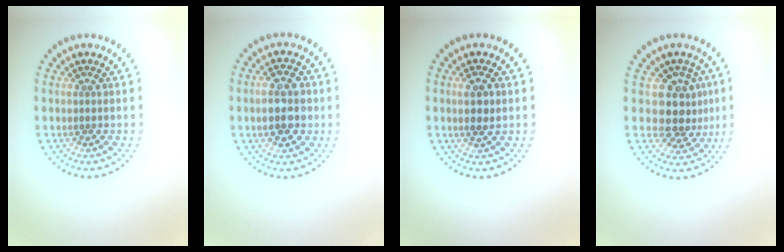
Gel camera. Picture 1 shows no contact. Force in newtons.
{"total": 4.4, "press": 4.3, "slide": 0.4}
{"total": 2.1, "press": 2.0, "slide": 0.7}
{"total": 4.0, "press": 3.5, "slide": 1.9}